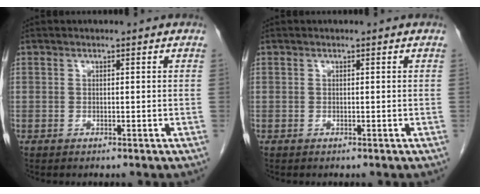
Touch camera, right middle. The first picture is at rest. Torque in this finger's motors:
{"motor_torque": [0.31, -0.27, -0.02, 0.00]}